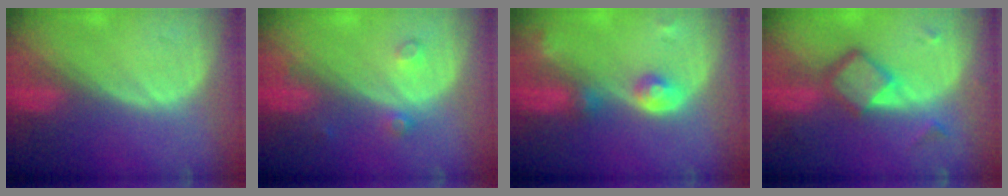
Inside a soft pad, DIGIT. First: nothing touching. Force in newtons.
{"total": 2.5, "press": 2.1, "slide": 1.3}
{"total": 4.2, "press": 4.0, "slide": 1.4}
{"total": 6.3, "press": 5.4, "slide": 3.4}